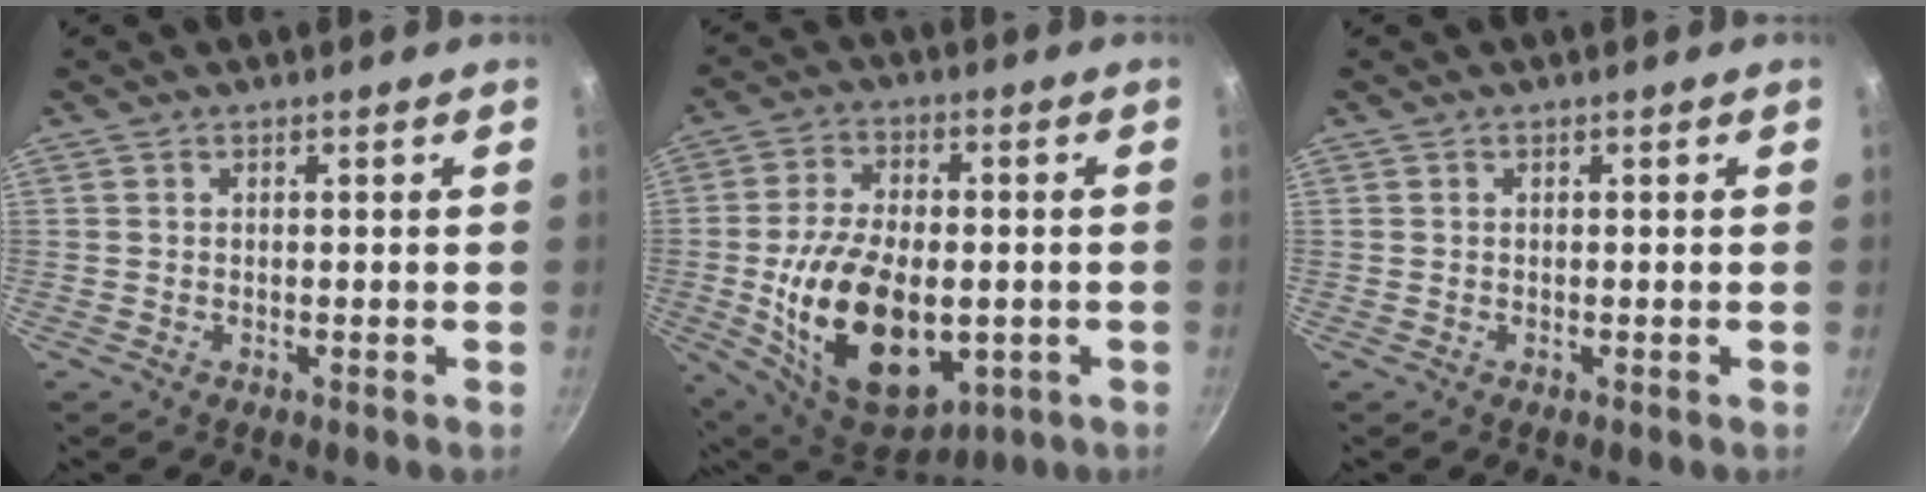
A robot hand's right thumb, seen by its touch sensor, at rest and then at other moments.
{"total": 21.8, "force": [-3.6, 12.9, 17.2], "torque": [-0.290, 0.004, -0.043]}
{"total": 0.0}